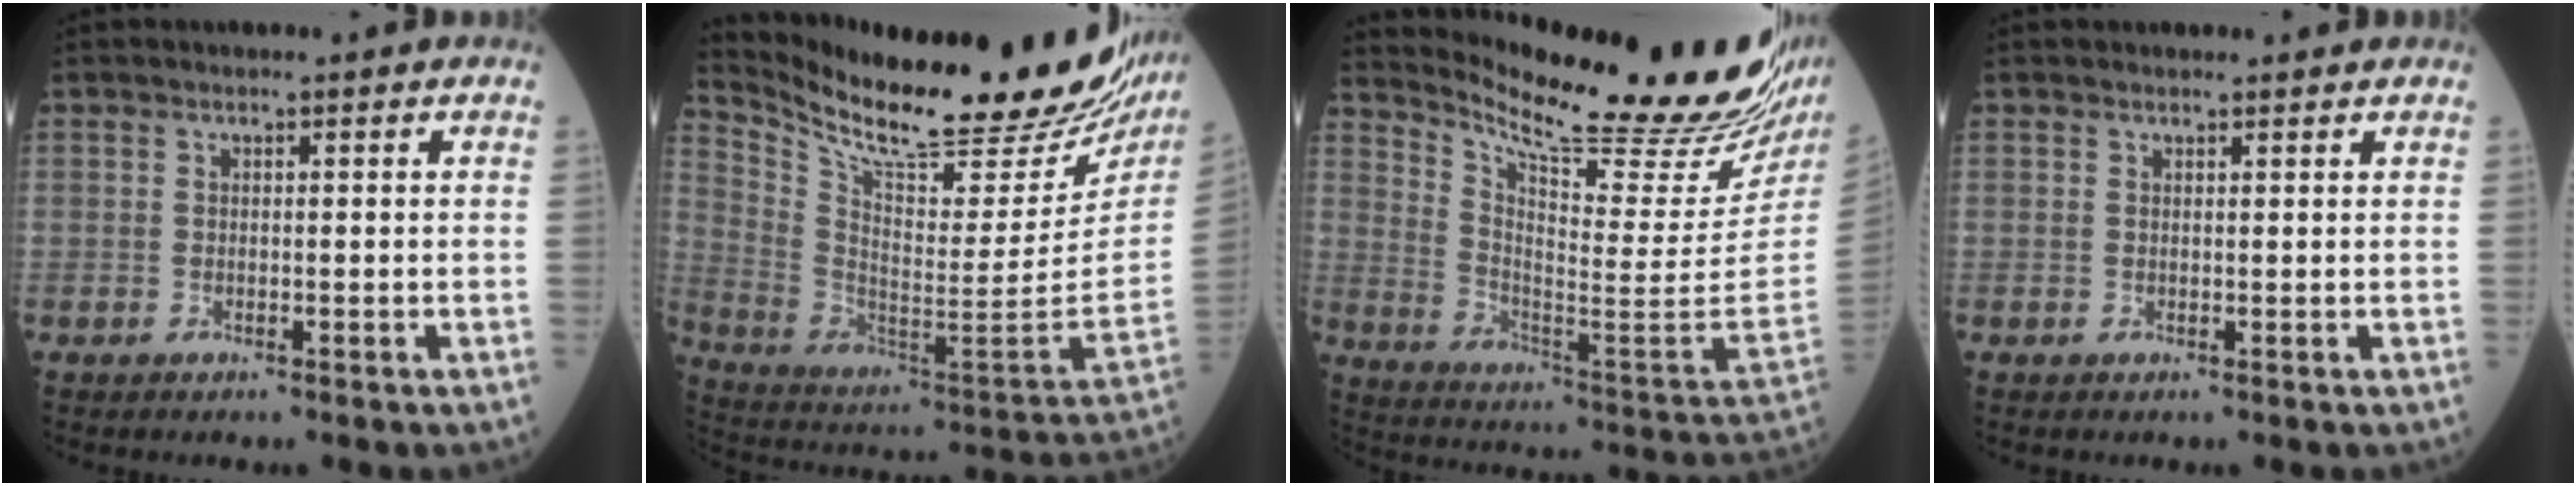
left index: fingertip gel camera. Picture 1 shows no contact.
{"total": 29.6, "force": [24.8, 5.7, 15.0], "torque": [-0.263, -0.075, 0.358]}
{"total": 27.0, "force": [23.4, 0.5, 13.4], "torque": [-0.224, -0.110, 0.328]}
{"total": 1.3, "force": [1.2, 0.2, 0.2], "torque": [-0.009, 0.005, 0.016]}